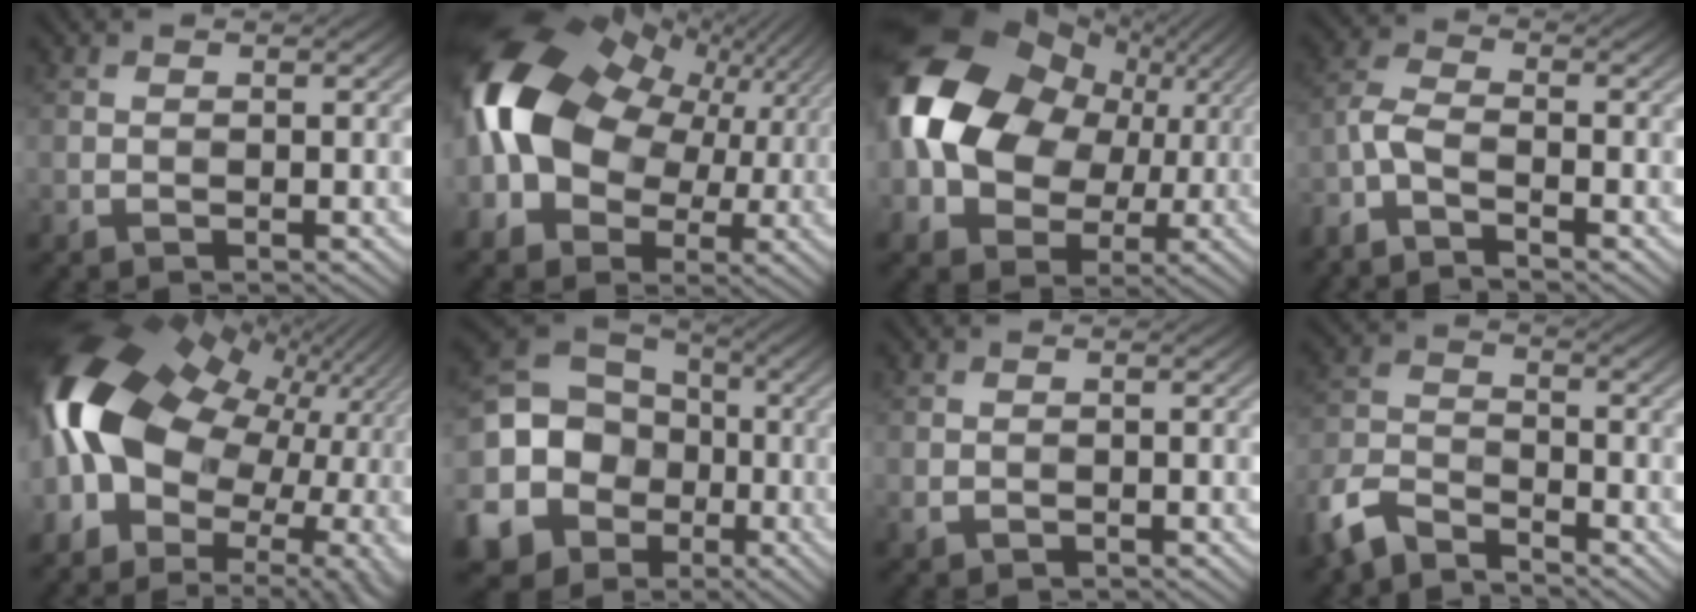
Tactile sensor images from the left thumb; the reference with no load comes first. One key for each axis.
{"total": 18.2, "fx": 1.4, "fy": 12.8, "fz": 12.8, "tx": -0.261, "ty": -0.013, "tz": 0.034}
{"total": 19.8, "fx": 2.7, "fy": 15.1, "fz": 12.4, "tx": -0.265, "ty": 0.005, "tz": 0.066}
{"total": 4.1, "fx": -3.2, "fy": 1.0, "fz": 2.3, "tx": -0.060, "ty": -0.006, "tz": -0.079}
{"total": 19.1, "fx": -0.9, "fy": 11.9, "fz": 14.9, "tx": -0.285, "ty": -0.035, "tz": 0.012}
{"total": 18.4, "fx": -5.4, "fy": 16.3, "fz": 6.8, "tx": -0.211, "ty": -0.036, "tz": -0.120}
{"total": 0.7, "fx": -0.3, "fy": 0.5, "fz": 0.4, "tx": -0.008, "ty": -0.003, "tz": -0.005}
{"total": 7.0, "fx": -5.5, "fy": 2.7, "fz": 3.4, "tx": -0.078, "ty": -0.010, "tz": -0.129}